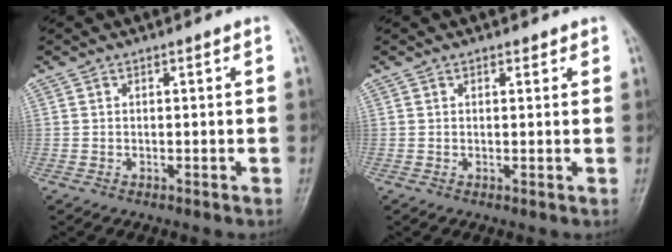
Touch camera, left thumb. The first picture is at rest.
{"total": 1.1, "force": [0.8, 0.7, 0.3], "torque": [0.005, -0.004, 0.007]}